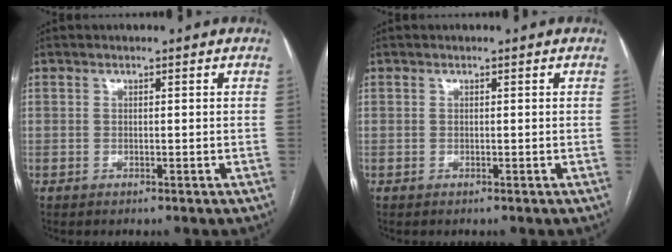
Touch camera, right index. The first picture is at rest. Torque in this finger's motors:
{"motor_torque": [0.15, 0.02, 0.09, 0.01]}